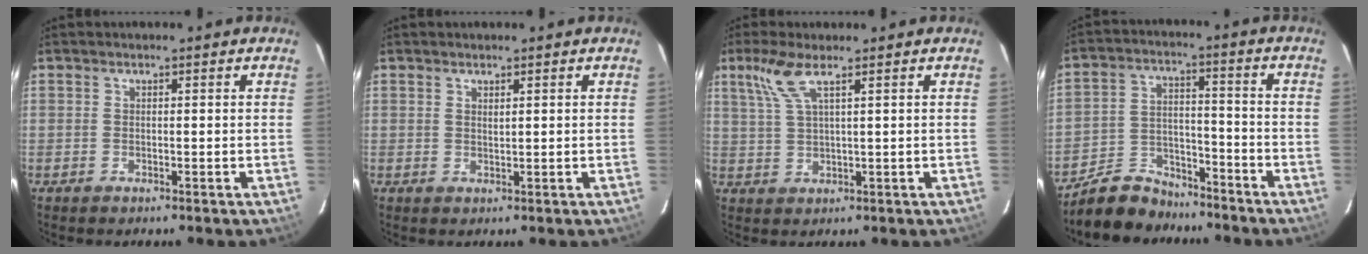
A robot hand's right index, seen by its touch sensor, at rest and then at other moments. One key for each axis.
{"total": 1.0, "fx": 0.6, "fy": 0.3, "fz": 0.7, "tx": -0.013, "ty": 0.001, "tz": 0.011}
{"total": 5.9, "fx": 3.4, "fy": 1.3, "fz": 4.7, "tx": -0.106, "ty": 0.009, "tz": 0.073}
{"total": 10.4, "fx": -8.9, "fy": 4.7, "fz": 2.3, "tx": -0.067, "ty": 0.022, "tz": -0.148}